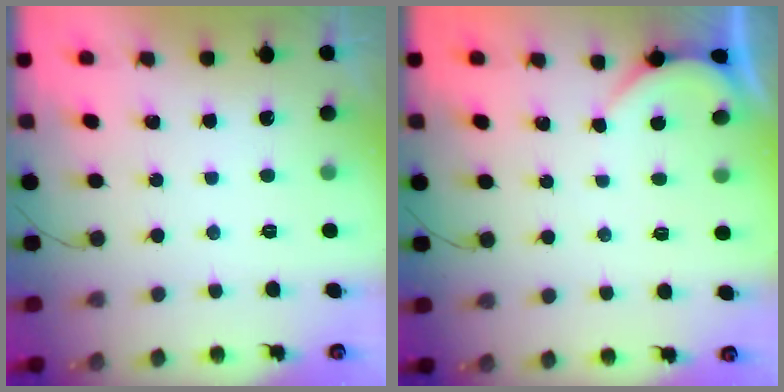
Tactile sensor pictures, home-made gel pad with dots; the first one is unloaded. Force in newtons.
{"total": 1.9, "press": 1.9, "slide": 0.3}